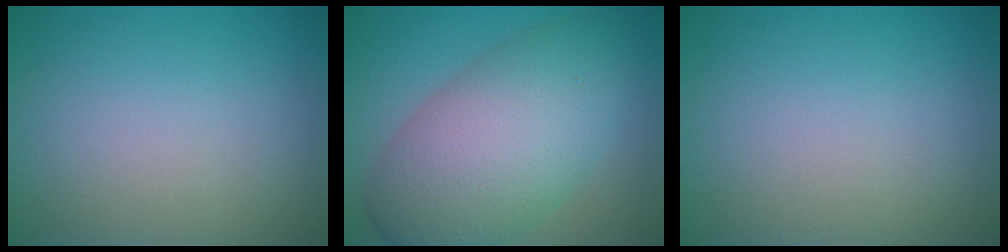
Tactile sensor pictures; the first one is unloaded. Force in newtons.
{"total": 10.7, "press": 10.7, "slide": 0.2}
{"total": 0.0}